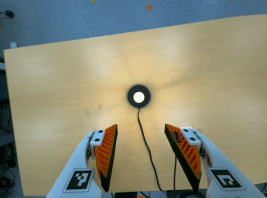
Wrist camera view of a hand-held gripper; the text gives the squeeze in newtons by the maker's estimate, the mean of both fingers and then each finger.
{"total": 0.0}